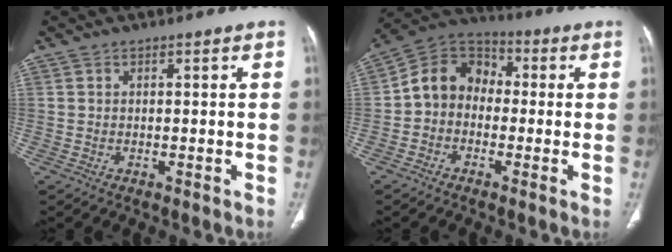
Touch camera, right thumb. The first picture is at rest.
{"total": 9.7, "force": [-0.9, 8.1, 5.2], "torque": [-0.069, 0.039, -0.035]}